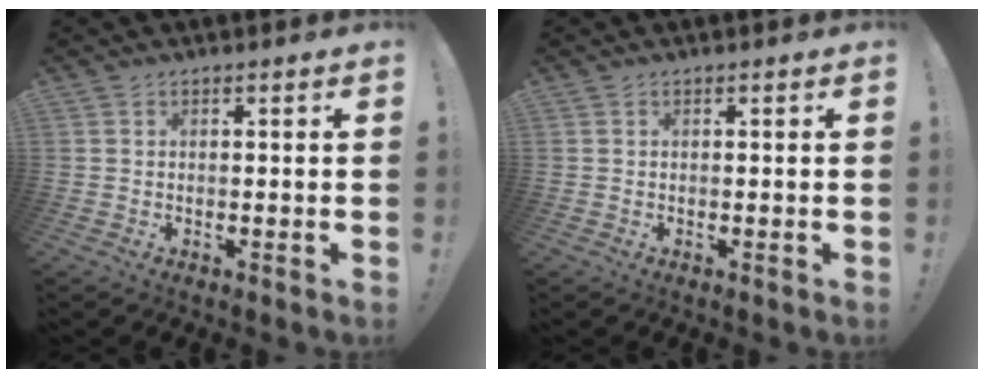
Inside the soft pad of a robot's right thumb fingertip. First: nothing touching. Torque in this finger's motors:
{"motor_torque": [0.00, 0.00, 0.00, 0.00, 0.00]}